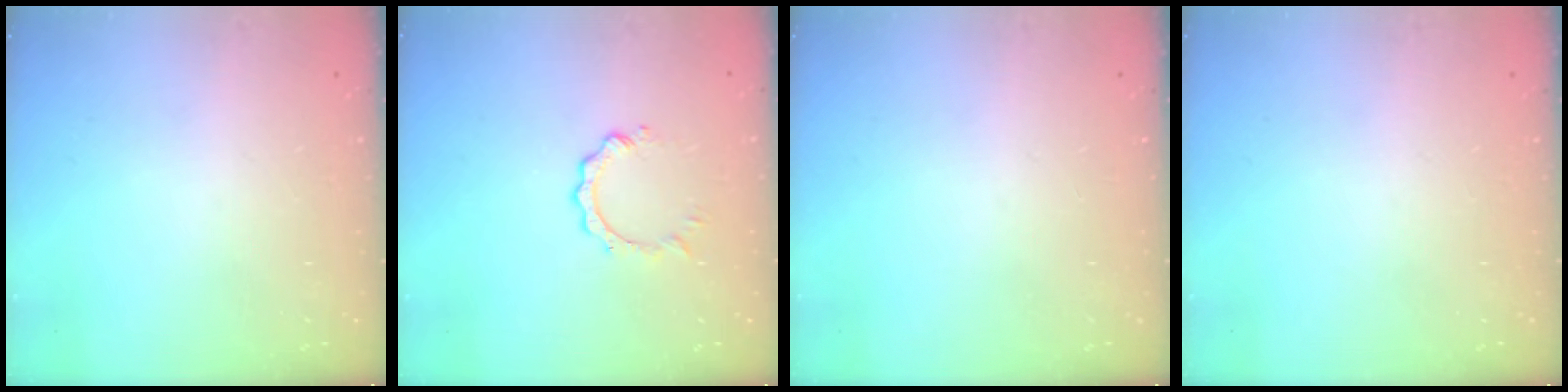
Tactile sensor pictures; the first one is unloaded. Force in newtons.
{"total": 2.8, "press": 2.8, "slide": 0.4}
{"total": 0.0}
{"total": 0.0}